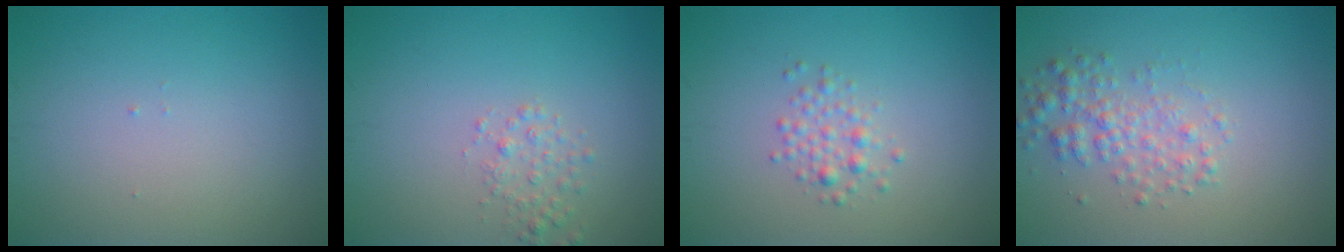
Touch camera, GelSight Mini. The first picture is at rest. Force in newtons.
{"total": 1.5, "press": 1.5, "slide": 0.1}
{"total": 1.7, "press": 1.7, "slide": 0.1}
{"total": 2.7, "press": 2.7, "slide": 0.0}